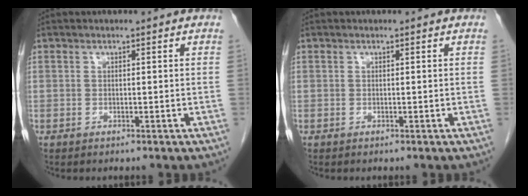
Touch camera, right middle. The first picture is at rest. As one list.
[{"total": 0.0}]